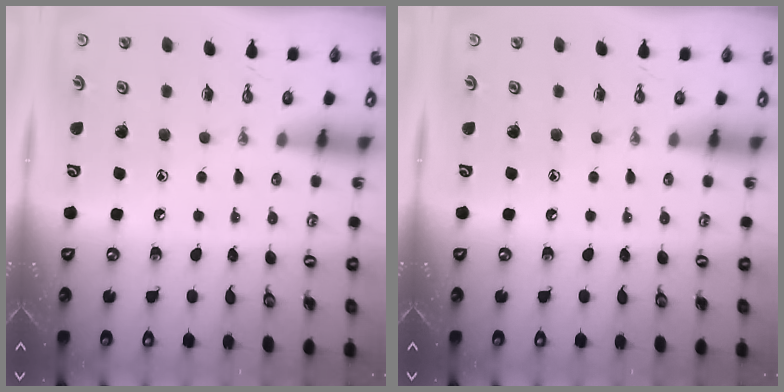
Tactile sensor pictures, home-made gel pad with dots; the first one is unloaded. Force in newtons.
{"total": 0.0}